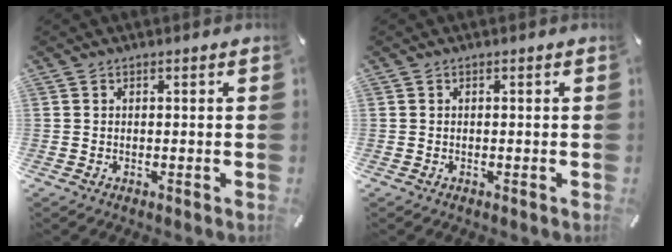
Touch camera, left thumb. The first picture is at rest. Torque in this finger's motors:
{"motor_torque": [-0.09, 0.11, -0.03, -0.05, 0.00]}